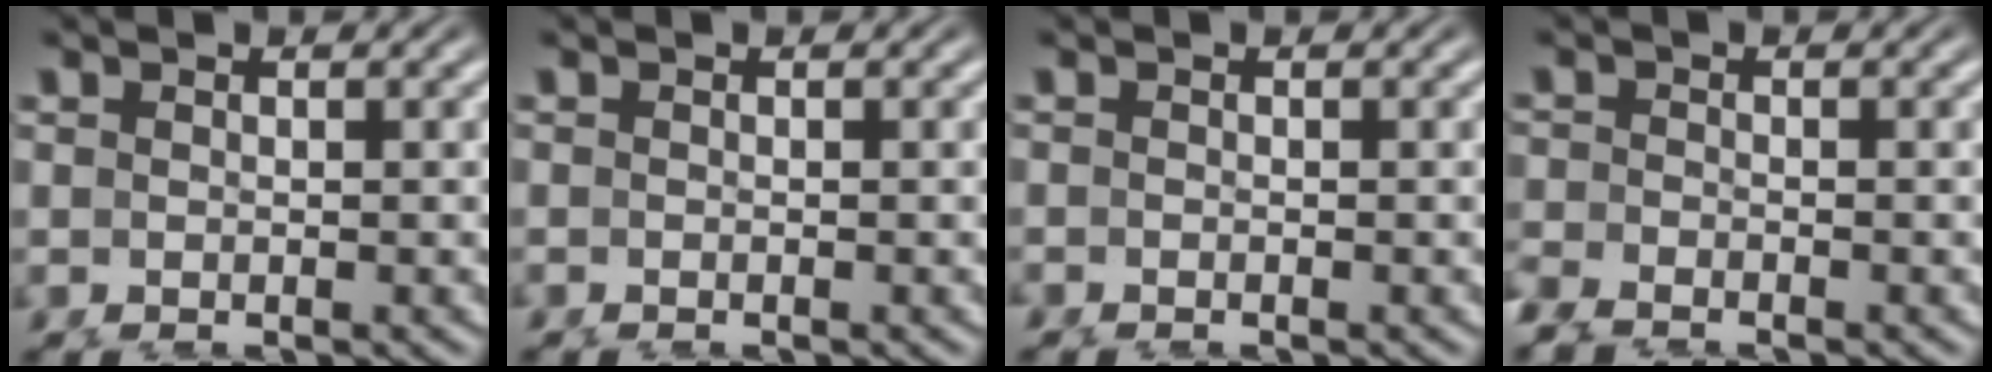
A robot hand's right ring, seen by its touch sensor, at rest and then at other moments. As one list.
[{"total": 0.5, "force": [-0.4, -0.3, -0.1], "torque": [0.004, -0.003, -0.007]}, {"total": 0.7, "force": [-0.7, -0.1, -0.1], "torque": [0.004, -0.007, -0.011]}, {"total": 2.2, "force": [-2.1, 0.7, 0.4], "torque": [-0.005, -0.009, -0.037]}]